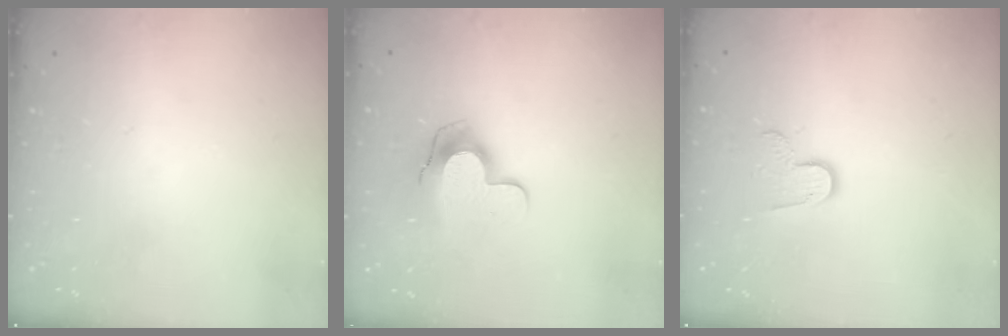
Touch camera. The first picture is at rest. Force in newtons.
{"total": 10.9, "press": 10.9, "slide": 1.1}
{"total": 7.6, "press": 7.6, "slide": 0.5}